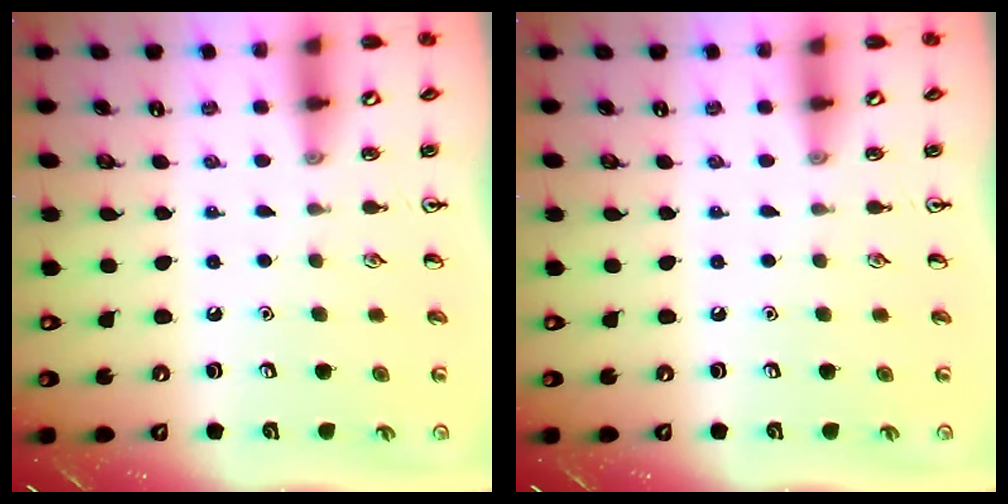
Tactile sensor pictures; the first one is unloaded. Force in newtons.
{"total": 0.0}